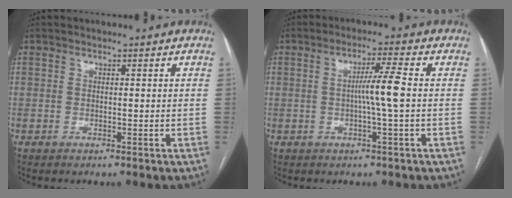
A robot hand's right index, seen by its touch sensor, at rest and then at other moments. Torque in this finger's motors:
{"motor_torque": [0.47, 0.01, 0.31, 0.07]}